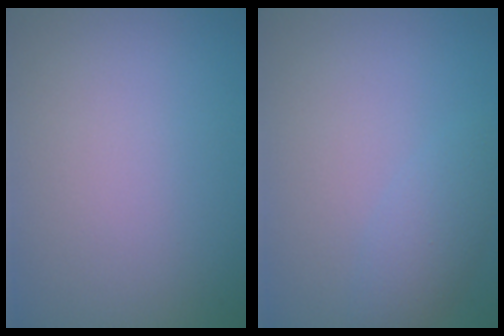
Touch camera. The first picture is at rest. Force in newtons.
{"total": 2.2, "press": 2.2, "slide": 0.2}